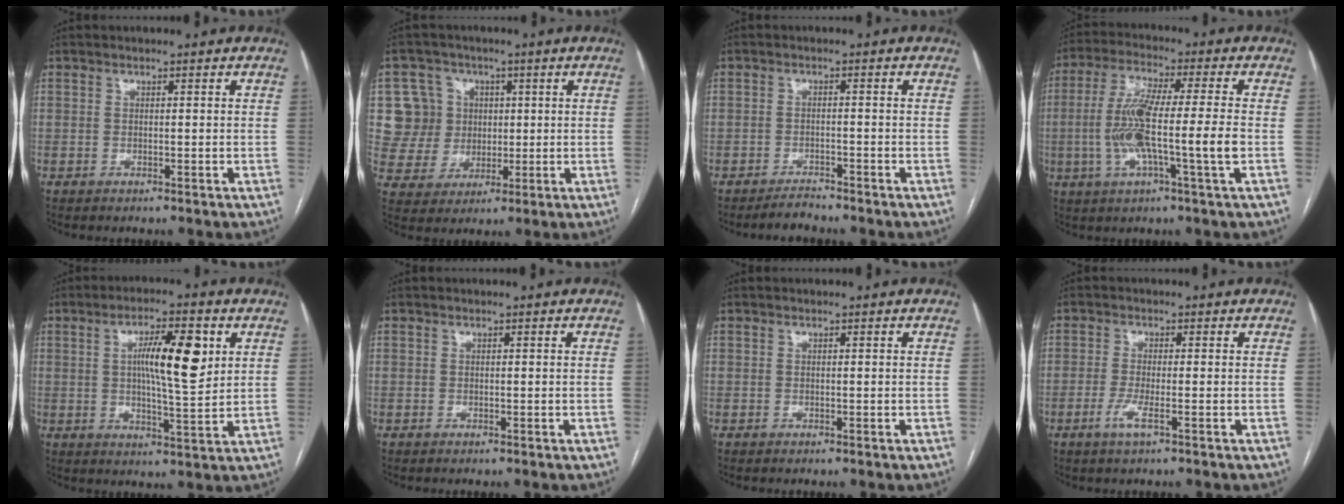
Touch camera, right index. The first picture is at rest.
{"total": 8.7, "force": [1.9, 8.4, 0.9], "torque": [-0.022, 0.027, 0.043]}
{"total": 2.2, "force": [-2.2, 0.0, 0.1], "torque": [0.000, -0.008, -0.037]}
{"total": 12.2, "force": [-1.9, 0.0, 12.0], "torque": [-0.237, 0.001, -0.041]}
{"total": 10.0, "force": [2.7, 1.6, 9.5], "torque": [-0.160, 0.006, 0.044]}
{"total": 0.0}
{"total": 0.0}
{"total": 3.0, "force": [-1.3, 0.2, 2.7], "torque": [-0.057, -0.006, -0.028]}